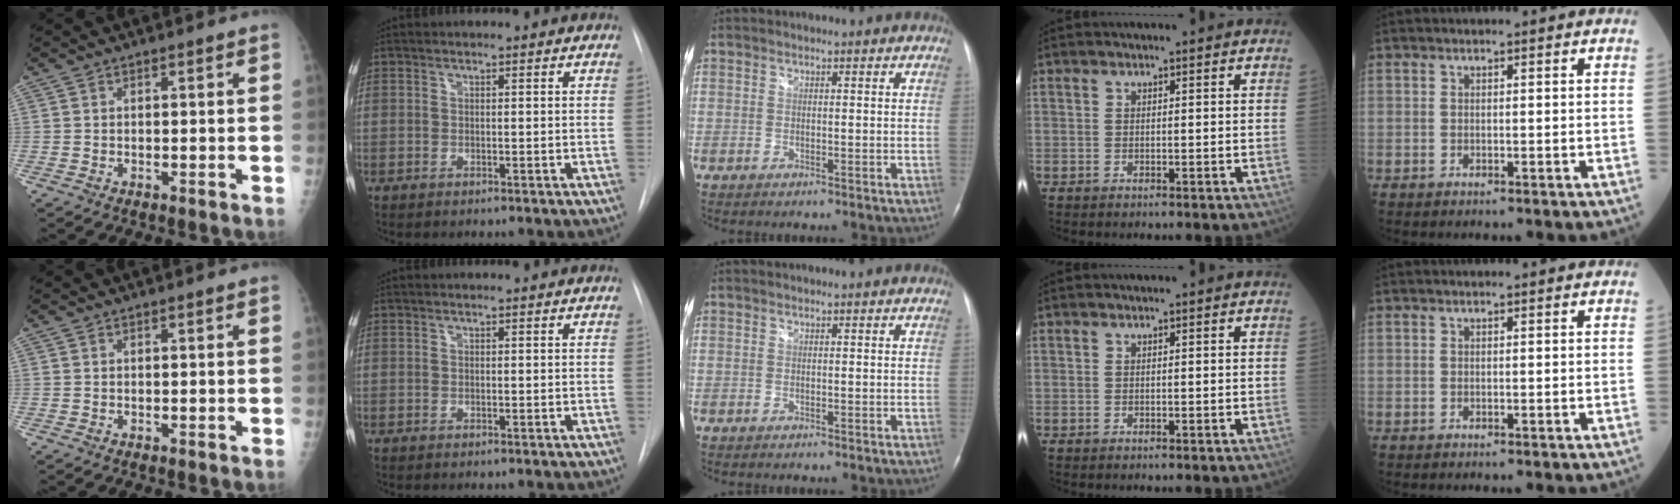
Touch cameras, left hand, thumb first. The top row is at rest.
{}